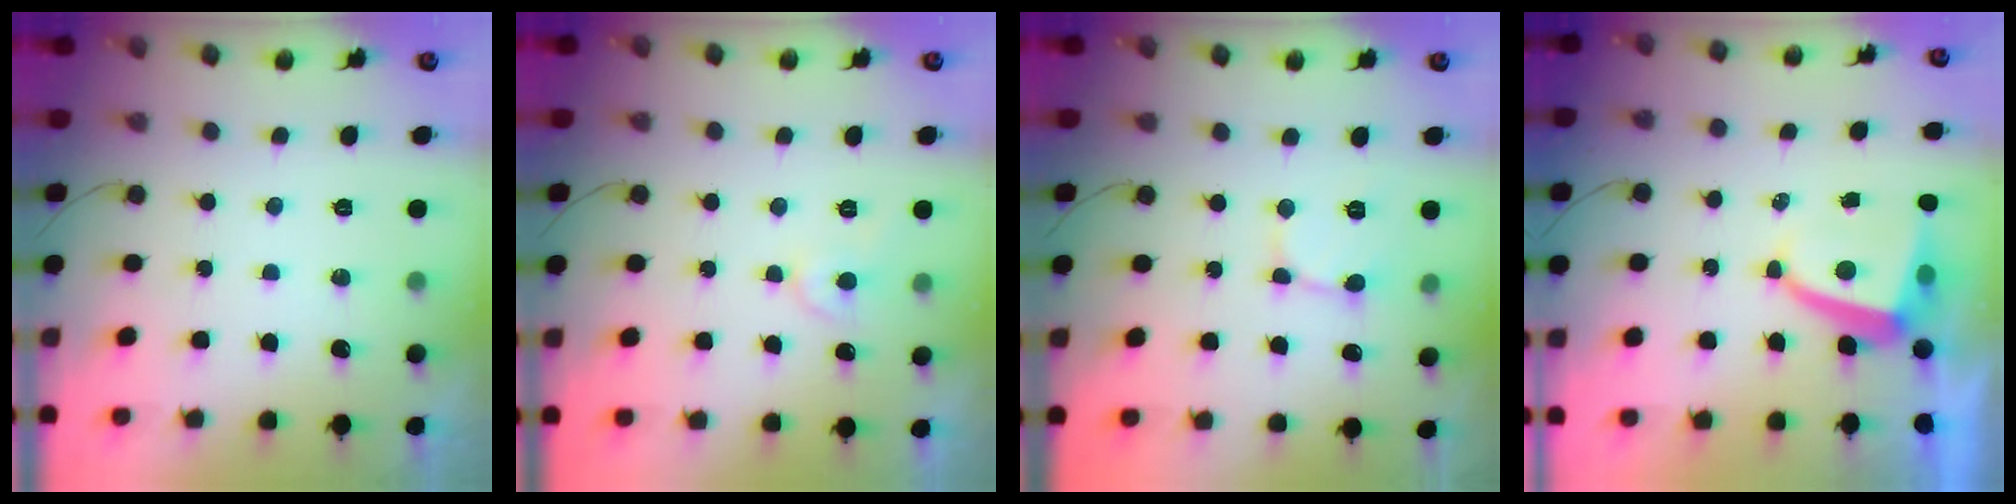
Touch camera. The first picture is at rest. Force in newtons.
{"total": 5.6, "press": 5.6, "slide": 0.3}
{"total": 2.6, "press": 2.6, "slide": 0.2}
{"total": 4.5, "press": 4.5, "slide": 0.5}